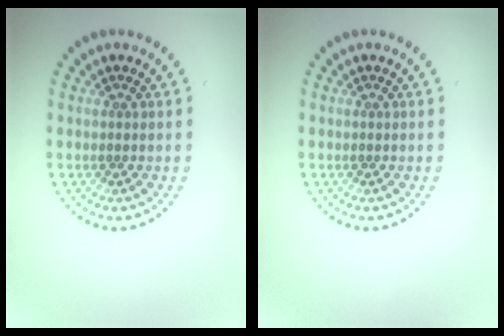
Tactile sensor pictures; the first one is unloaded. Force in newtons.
{"total": 0.0}